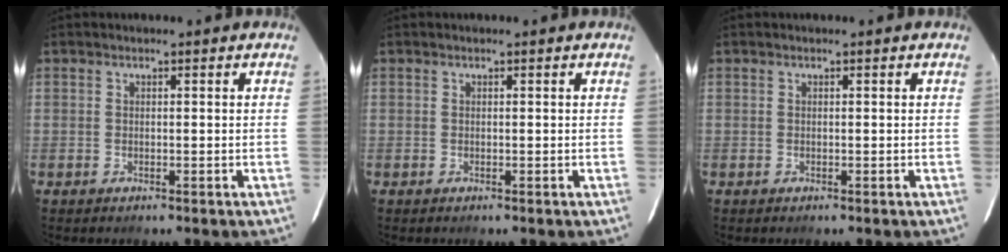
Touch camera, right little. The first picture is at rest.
{"total": 0.0}
{"total": 0.0}